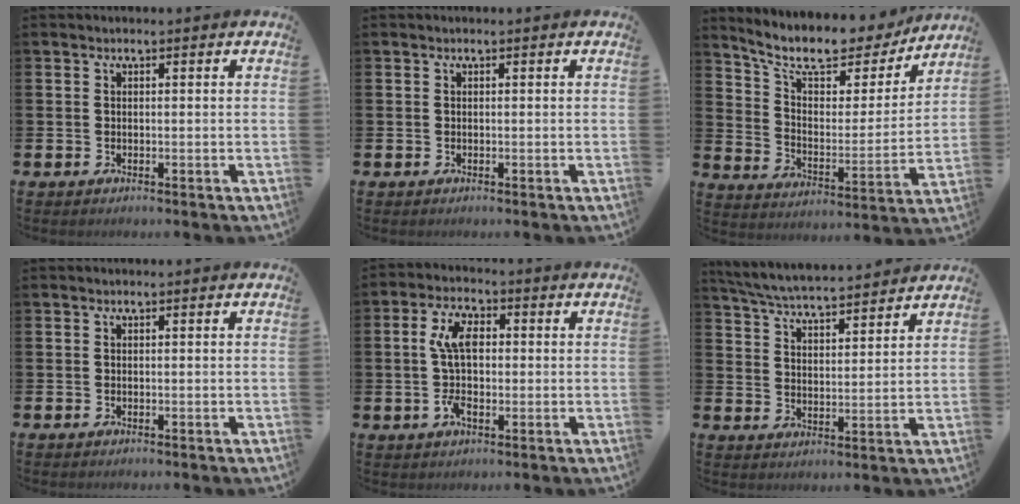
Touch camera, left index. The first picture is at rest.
{"total": 0.0}
{"total": 10.5, "force": [9.1, 3.3, 4.0], "torque": [-0.112, -0.062, 0.156]}
{"total": 0.0}
{"total": 7.2, "force": [0.5, 3.6, 6.2], "torque": [-0.114, 0.002, 0.003]}
{"total": 5.7, "force": [5.6, 0.1, 1.0], "torque": [-0.047, -0.039, 0.098]}